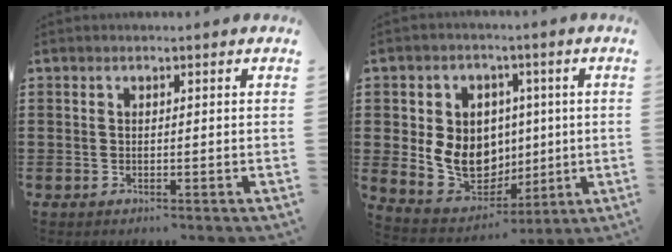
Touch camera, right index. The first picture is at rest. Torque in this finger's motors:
{"motor_torque": [2.14, 0.00, 0.51, 0.21]}